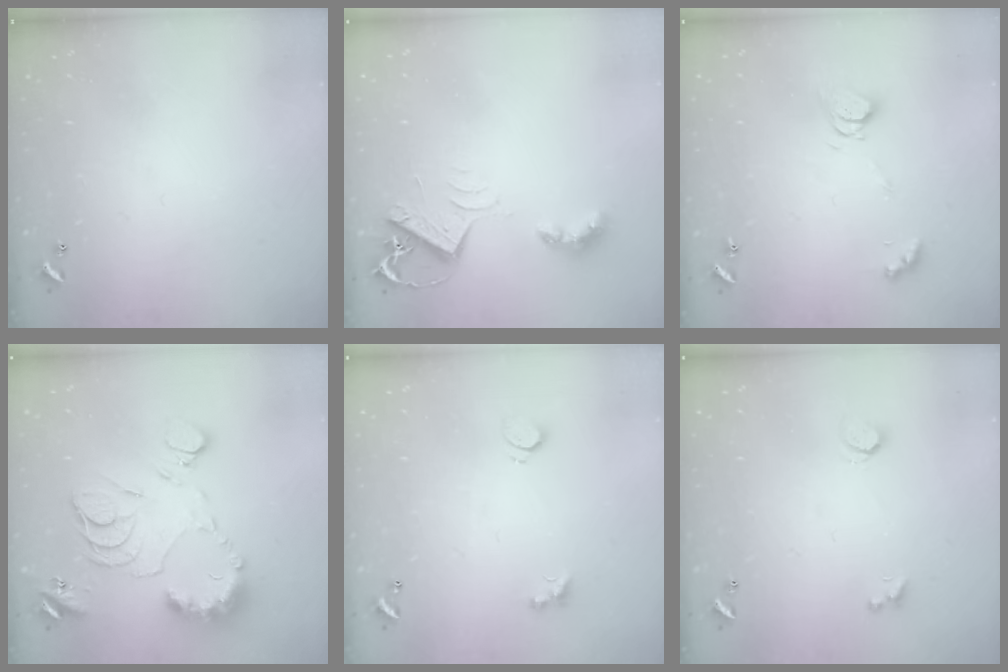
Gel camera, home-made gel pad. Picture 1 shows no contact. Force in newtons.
{"total": 7.5, "press": 7.5, "slide": 0.8}
{"total": 6.3, "press": 6.3, "slide": 0.3}
{"total": 14.4, "press": 14.4, "slide": 1.2}
{"total": 3.1, "press": 2.8, "slide": 1.3}
{"total": 1.3, "press": 1.2, "slide": 0.4}